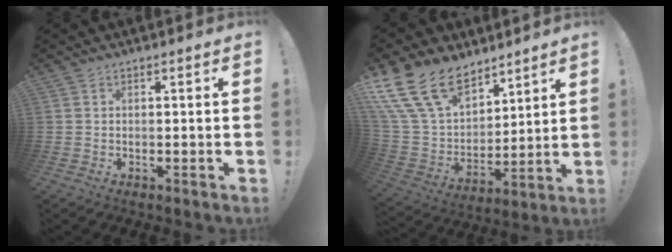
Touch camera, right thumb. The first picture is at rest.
{"total": 20.4, "force": [13.1, 12.1, 9.8], "torque": [-0.206, -0.077, 0.258]}